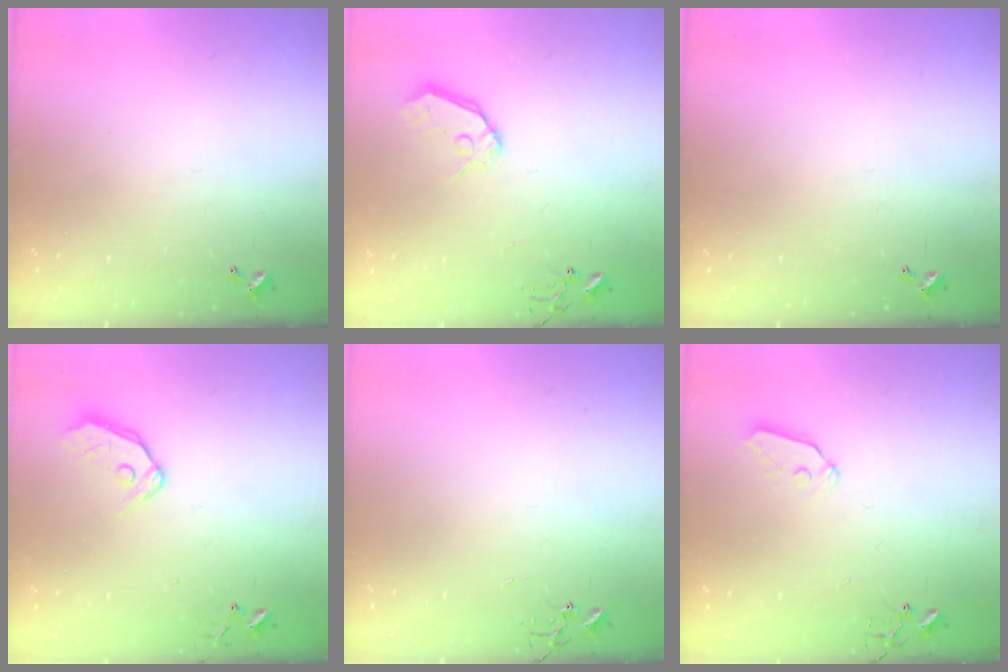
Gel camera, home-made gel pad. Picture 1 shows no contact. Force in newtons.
{"total": 9.2, "press": 9.1, "slide": 0.9}
{"total": 0.0}
{"total": 8.7, "press": 8.7, "slide": 1.0}
{"total": 0.0}
{"total": 6.4, "press": 6.4, "slide": 0.3}